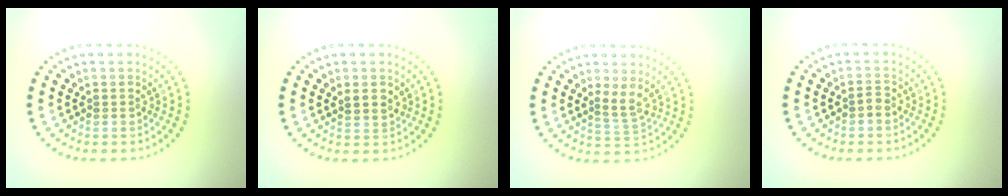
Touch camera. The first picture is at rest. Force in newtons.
{"total": 1.5, "press": 1.3, "slide": 0.6}
{"total": 1.9, "press": 1.2, "slide": 1.4}
{"total": 0.7, "press": 0.6, "slide": 0.3}